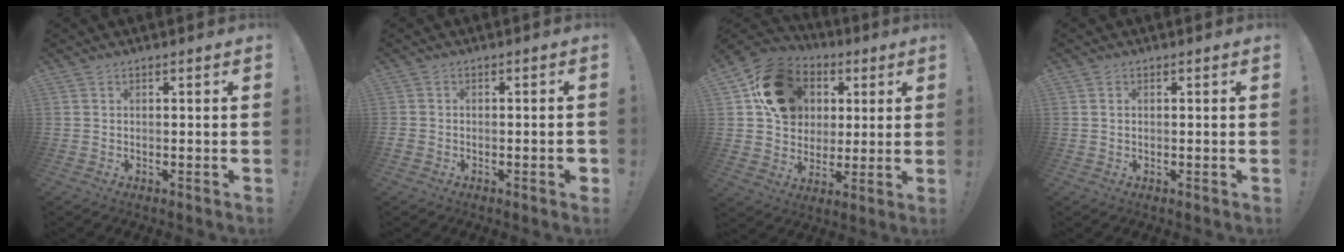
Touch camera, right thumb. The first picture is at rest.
{"total": 2.8, "force": [-1.6, 1.2, 1.9], "torque": [-0.029, 0.011, -0.026]}
{"total": 19.1, "force": [6.0, 15.6, 9.3], "torque": [-0.117, -0.016, 0.132]}
{"total": 0.7, "force": [0.3, 0.5, 0.3], "torque": [-0.008, 0.003, 0.005]}